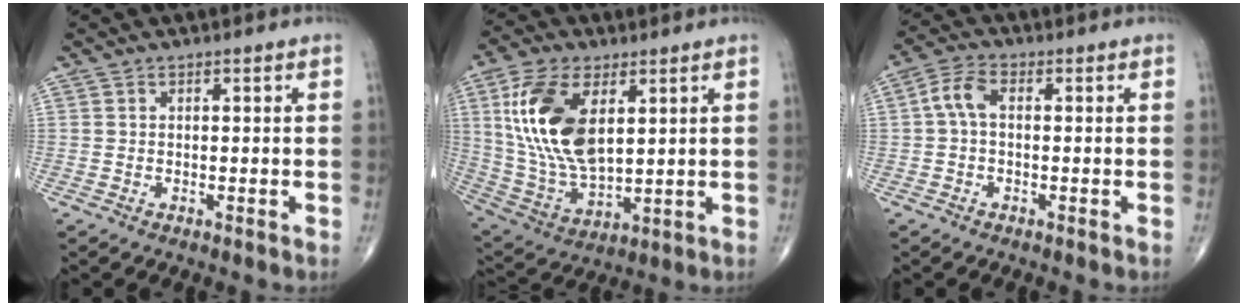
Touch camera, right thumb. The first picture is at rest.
{"total": 17.9, "force": [5.1, 9.2, 14.5], "torque": [-0.286, -0.019, 0.105]}
{"total": 4.6, "force": [0.1, 2.5, 3.8], "torque": [-0.080, 0.016, -0.005]}